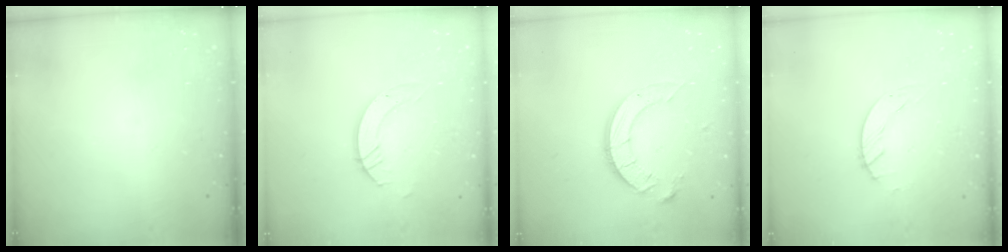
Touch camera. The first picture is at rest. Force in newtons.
{"total": 5.0, "press": 5.0, "slide": 0.3}
{"total": 10.8, "press": 10.8, "slide": 0.7}
{"total": 1.5, "press": 1.4, "slide": 0.1}